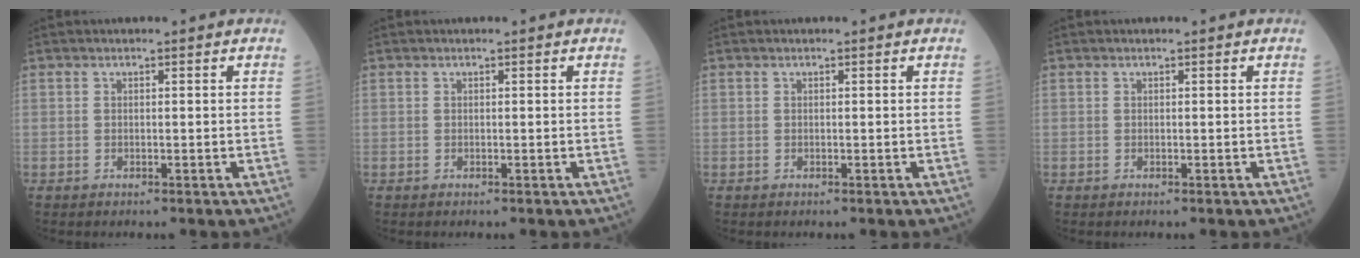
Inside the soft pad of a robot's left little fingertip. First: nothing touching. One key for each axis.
{"total": 0.0}
{"total": 0.0}
{"total": 0.0}